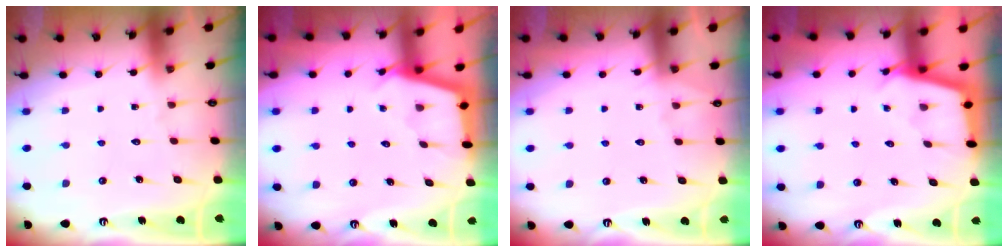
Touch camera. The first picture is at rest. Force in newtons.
{"total": 2.5, "press": 2.5, "slide": 0.1}
{"total": 3.0, "press": 3.0, "slide": 0.4}
{"total": 2.8, "press": 2.8, "slide": 0.3}